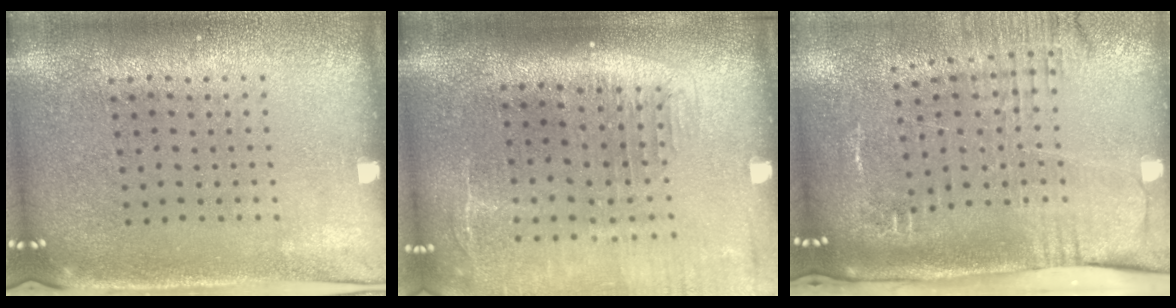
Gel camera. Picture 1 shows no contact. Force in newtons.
{"total": 2.1, "press": 1.7, "slide": 1.1}
{"total": 2.7, "press": 2.1, "slide": 1.7}